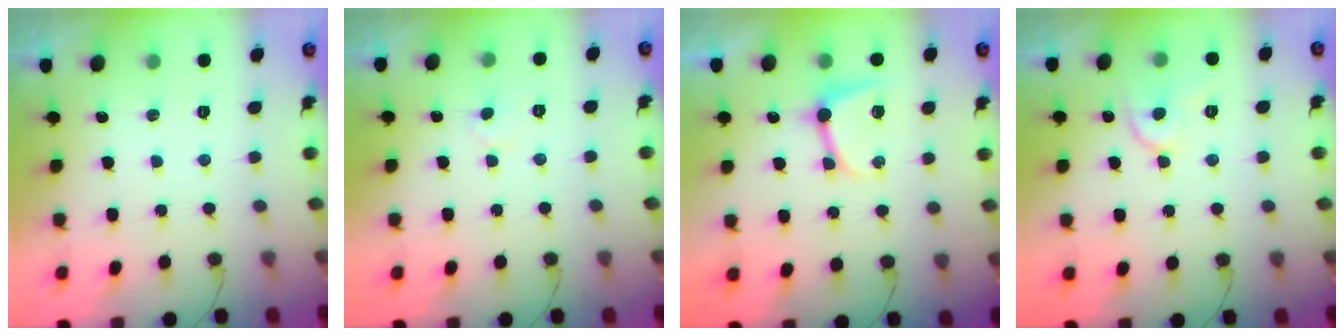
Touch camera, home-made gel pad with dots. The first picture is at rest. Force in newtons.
{"total": 2.2, "press": 2.2, "slide": 0.2}
{"total": 7.2, "press": 7.1, "slide": 0.7}
{"total": 8.5, "press": 8.4, "slide": 1.2}